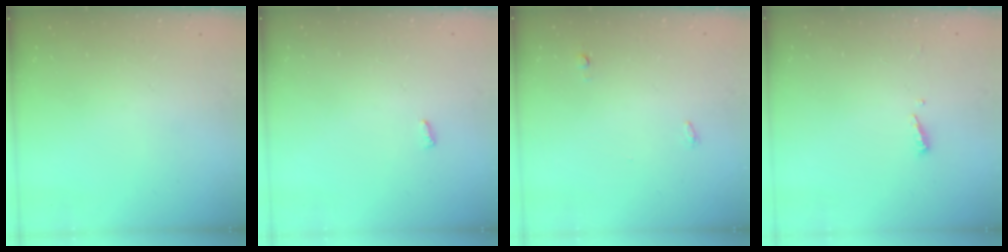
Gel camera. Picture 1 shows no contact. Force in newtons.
{"total": 3.5, "press": 3.5, "slide": 0.3}
{"total": 7.3, "press": 3.8, "slide": 6.3}
{"total": 3.7, "press": 3.6, "slide": 0.5}